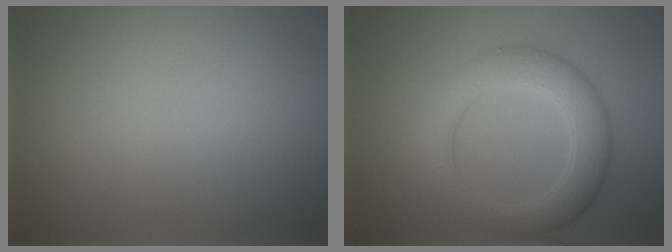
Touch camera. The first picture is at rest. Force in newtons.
{"total": 5.2, "press": 5.2, "slide": 0.1}